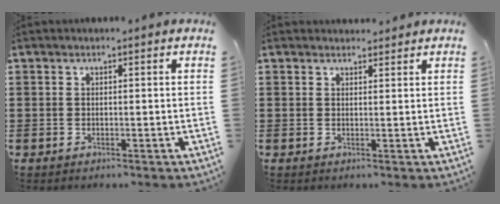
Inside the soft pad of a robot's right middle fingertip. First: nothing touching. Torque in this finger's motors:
{"motor_torque": [-0.17, 0.02, -0.04, -0.02]}